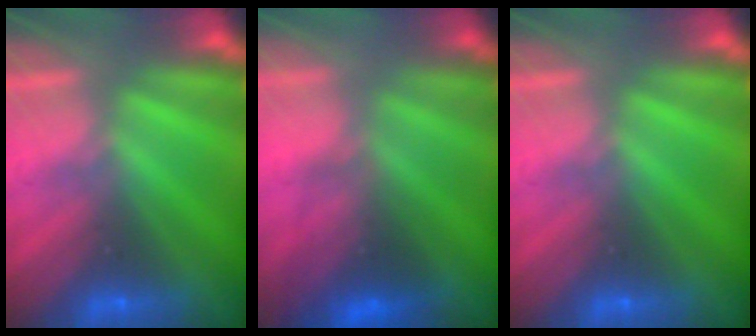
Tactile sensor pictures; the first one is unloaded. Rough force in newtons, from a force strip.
{"total": 2.3}
{"total": 0.0}